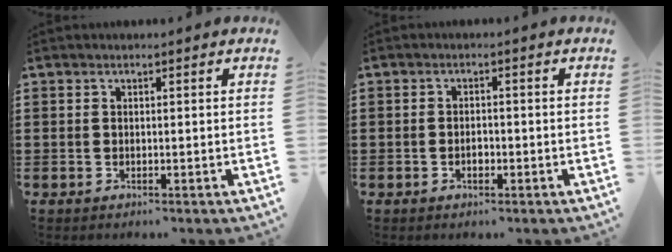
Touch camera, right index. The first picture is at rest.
{"total": 1.7, "force": [-0.7, 0.8, 1.3], "torque": [-0.025, 0.000, -0.012]}